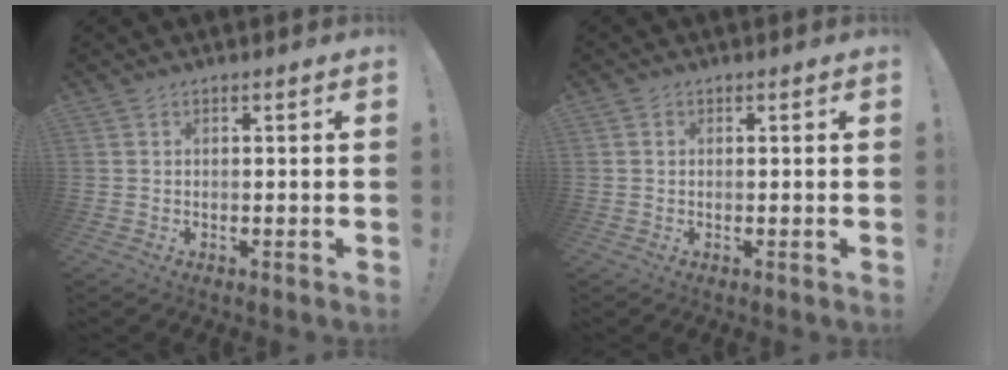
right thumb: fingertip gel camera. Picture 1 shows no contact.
{"total": 0.7, "force": [0.1, 0.6, 0.1], "torque": [-0.003, 0.003, 0.003]}